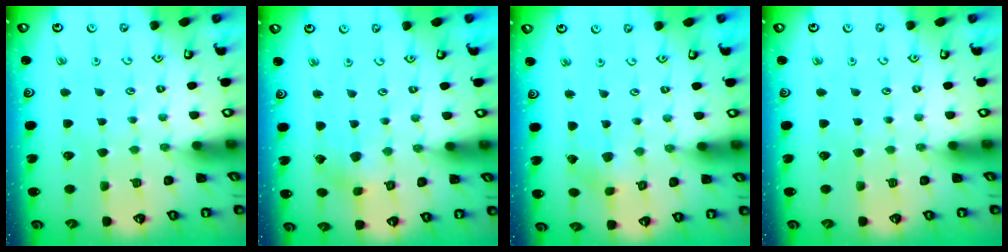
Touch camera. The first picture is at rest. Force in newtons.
{"total": 2.2, "press": 2.2, "slide": 0.3}
{"total": 1.8, "press": 1.8, "slide": 0.1}
{"total": 0.0}